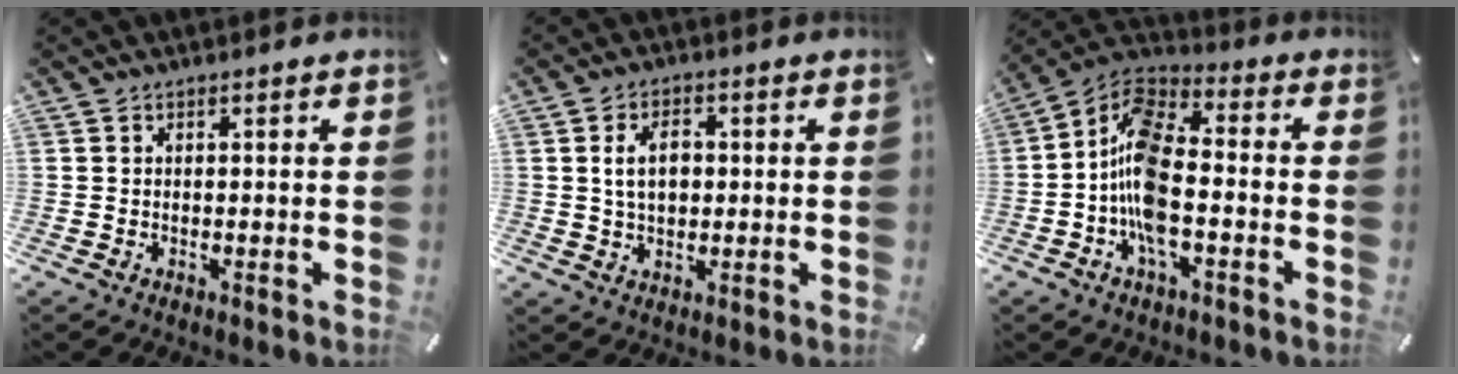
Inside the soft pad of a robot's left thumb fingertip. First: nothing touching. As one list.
[{"total": 6.5, "force": [0.7, 4.3, 4.8], "torque": [-0.086, 0.003, 0.007]}, {"total": 12.6, "force": [-4.2, 6.1, 10.2], "torque": [-0.228, 0.002, -0.083]}]